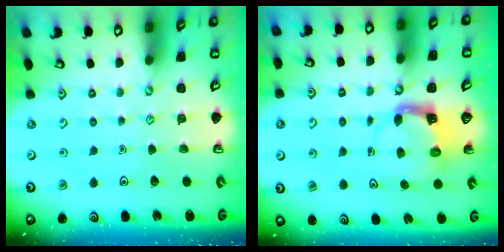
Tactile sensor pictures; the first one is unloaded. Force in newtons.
{"total": 3.7, "press": 3.7, "slide": 0.6}